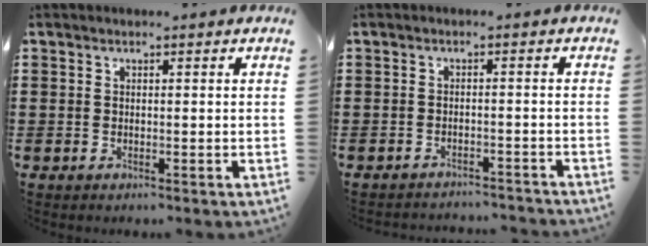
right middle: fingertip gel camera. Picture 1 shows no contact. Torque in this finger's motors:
{"motor_torque": [0.10, -0.01, 0.00, 0.01]}